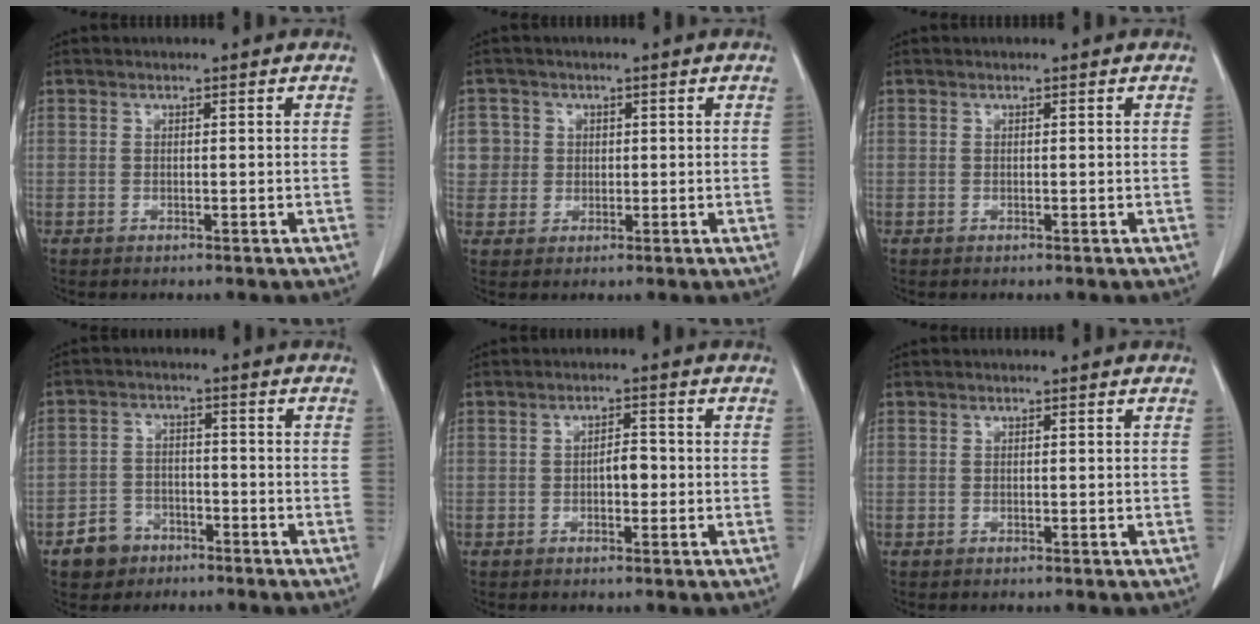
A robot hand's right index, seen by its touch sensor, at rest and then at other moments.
{"total": 4.3, "force": [0.9, 4.2, 0.0], "torque": [0.017, 0.009, 0.019]}
{"total": 0.0}
{"total": 5.3, "force": [-3.4, 4.0, 1.0], "torque": [-0.019, 0.012, -0.053]}
{"total": 2.7, "force": [-0.5, 1.2, 2.3], "torque": [-0.034, 0.005, -0.006]}
{"total": 0.0}